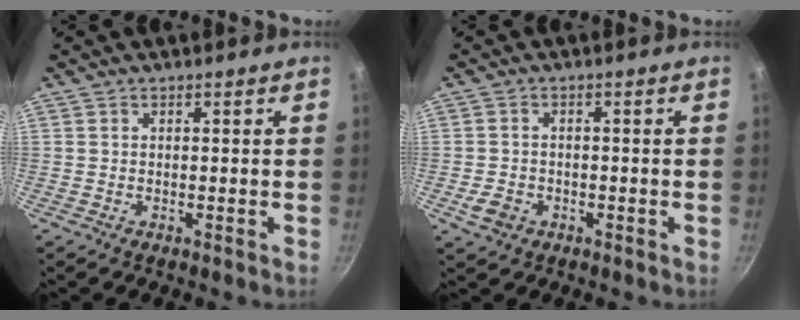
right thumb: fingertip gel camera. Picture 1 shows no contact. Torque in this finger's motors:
{"motor_torque": [-0.21, 0.40, 0.38, 0.35, 0.18]}